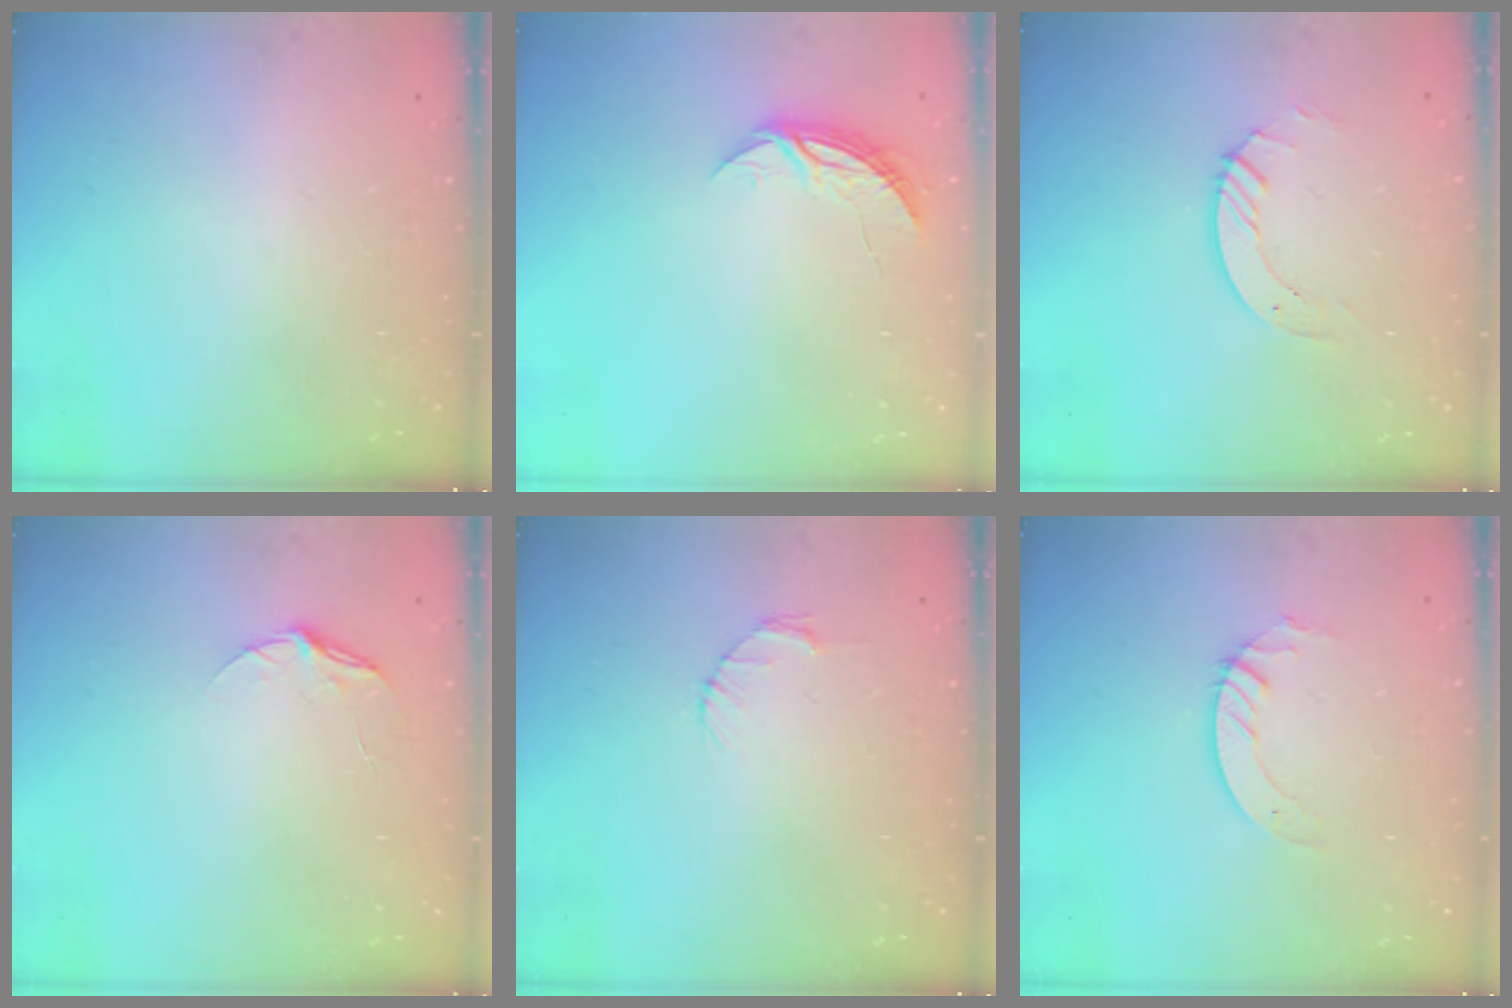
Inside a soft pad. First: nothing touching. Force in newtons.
{"total": 6.2, "press": 6.2, "slide": 0.5}
{"total": 5.2, "press": 5.2, "slide": 0.3}
{"total": 5.3, "press": 5.2, "slide": 0.6}
{"total": 2.7, "press": 2.7, "slide": 0.4}
{"total": 3.4, "press": 3.4, "slide": 0.3}